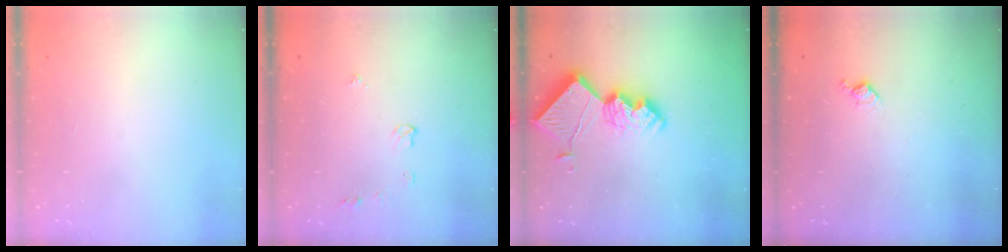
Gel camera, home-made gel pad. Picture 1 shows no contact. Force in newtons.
{"total": 4.5, "press": 4.5, "slide": 0.6}
{"total": 15.8, "press": 15.8, "slide": 0.8}
{"total": 5.1, "press": 5.0, "slide": 0.7}